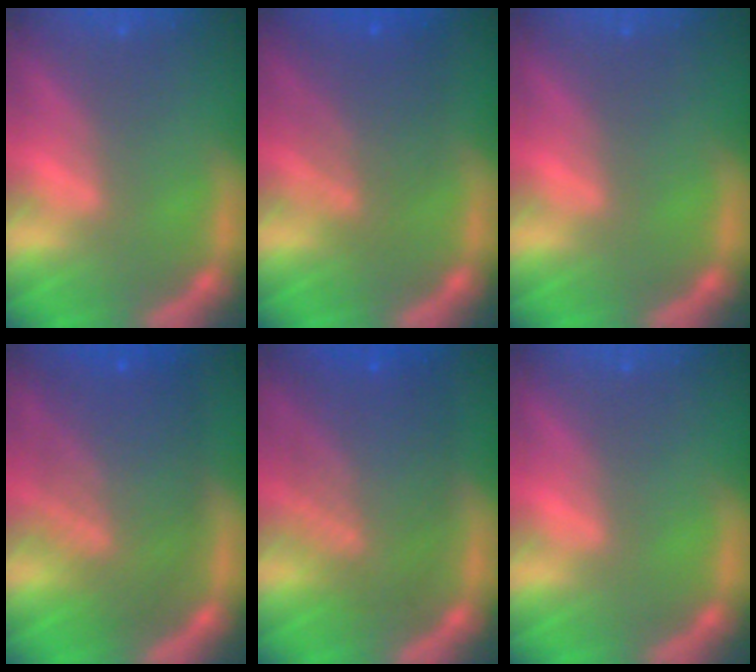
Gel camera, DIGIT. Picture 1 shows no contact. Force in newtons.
{"total": 5.1}
{"total": 0.0}
{"total": 8.6}
{"total": 8.0}
{"total": 0.0}